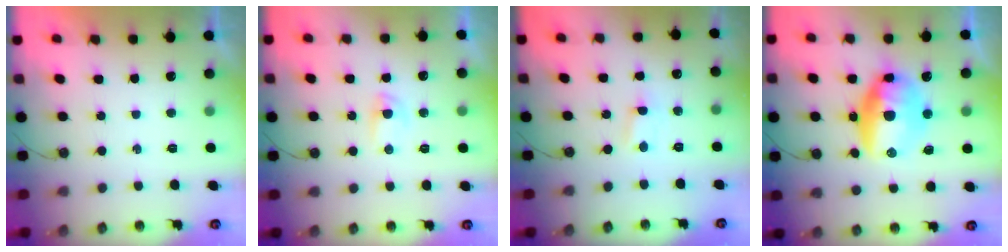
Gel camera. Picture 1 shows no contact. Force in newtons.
{"total": 2.7, "press": 2.6, "slide": 0.4}
{"total": 0.0}
{"total": 13.5, "press": 13.2, "slide": 2.9}